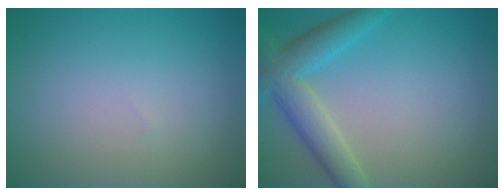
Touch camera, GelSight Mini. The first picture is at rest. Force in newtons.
{"total": 4.8, "press": 4.8, "slide": 0.2}